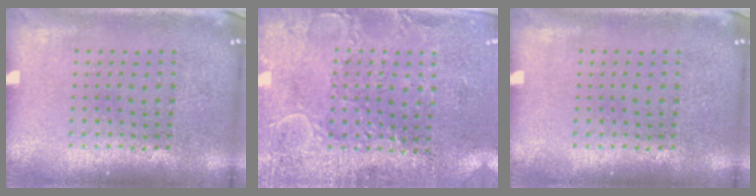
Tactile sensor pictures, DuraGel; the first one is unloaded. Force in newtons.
{"total": 2.9, "press": 2.6, "slide": 1.2}
{"total": 0.0}